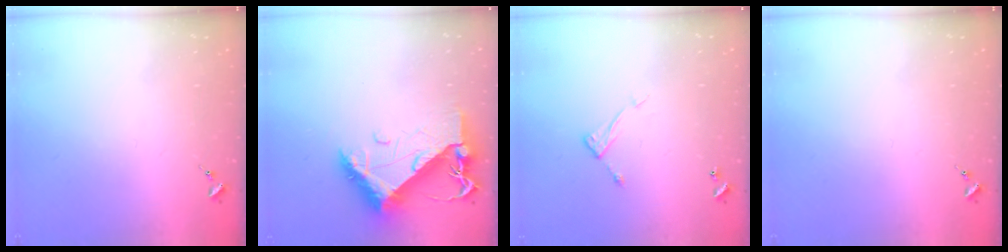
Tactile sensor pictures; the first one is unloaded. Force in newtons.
{"total": 11.3, "press": 11.3, "slide": 1.2}
{"total": 6.5, "press": 6.5, "slide": 0.3}
{"total": 0.0}